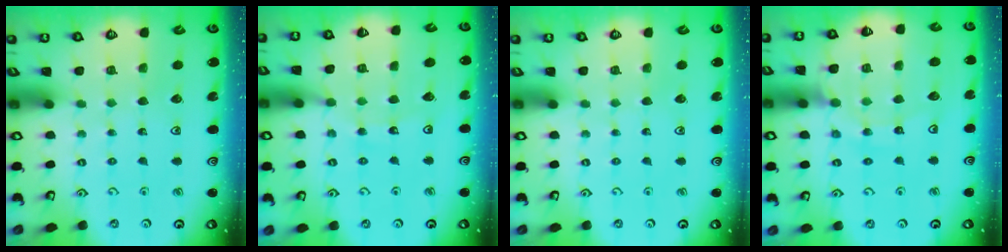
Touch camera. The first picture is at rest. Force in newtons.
{"total": 9.9, "press": 9.8, "slide": 1.2}
{"total": 0.0}
{"total": 12.4, "press": 12.3, "slide": 1.7}